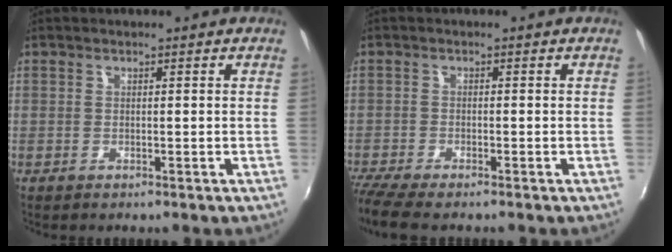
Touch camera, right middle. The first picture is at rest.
{"total": 6.1, "force": [-5.2, 0.6, 3.0], "torque": [-0.082, -0.030, -0.095]}